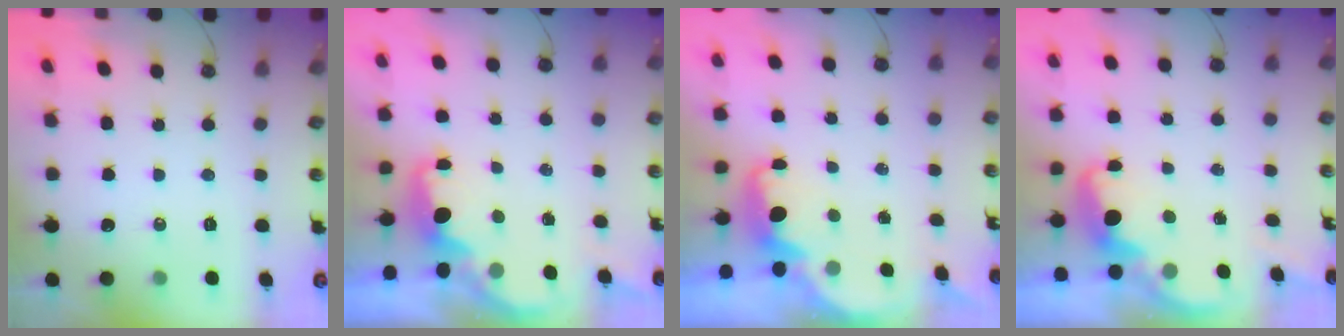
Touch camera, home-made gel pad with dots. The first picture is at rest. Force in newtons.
{"total": 1.5, "press": 1.3, "slide": 0.7}
{"total": 2.2, "press": 2.1, "slide": 0.7}
{"total": 2.5, "press": 2.5, "slide": 0.4}